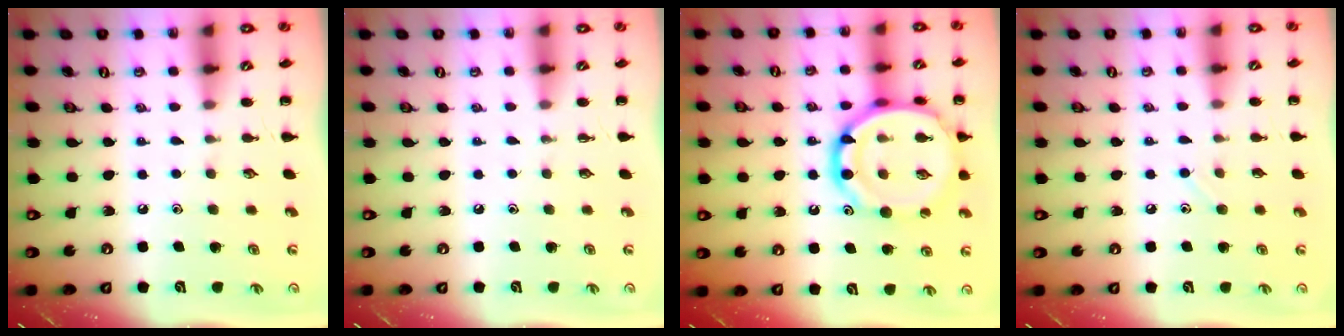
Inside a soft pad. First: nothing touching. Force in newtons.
{"total": 0.0}
{"total": 20.0, "press": 19.8, "slide": 2.5}
{"total": 5.9, "press": 5.5, "slide": 2.1}